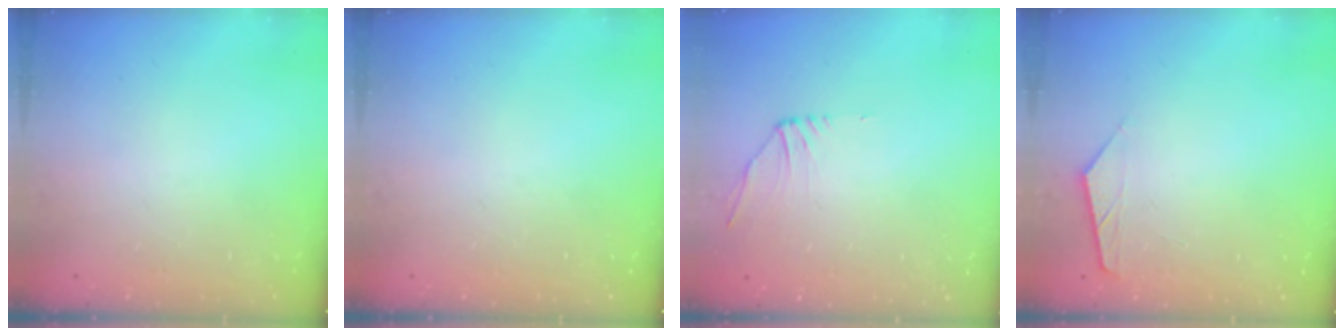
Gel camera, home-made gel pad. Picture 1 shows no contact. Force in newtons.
{"total": 0.0}
{"total": 2.1, "press": 2.0, "slide": 0.6}
{"total": 1.5, "press": 1.5, "slide": 0.3}